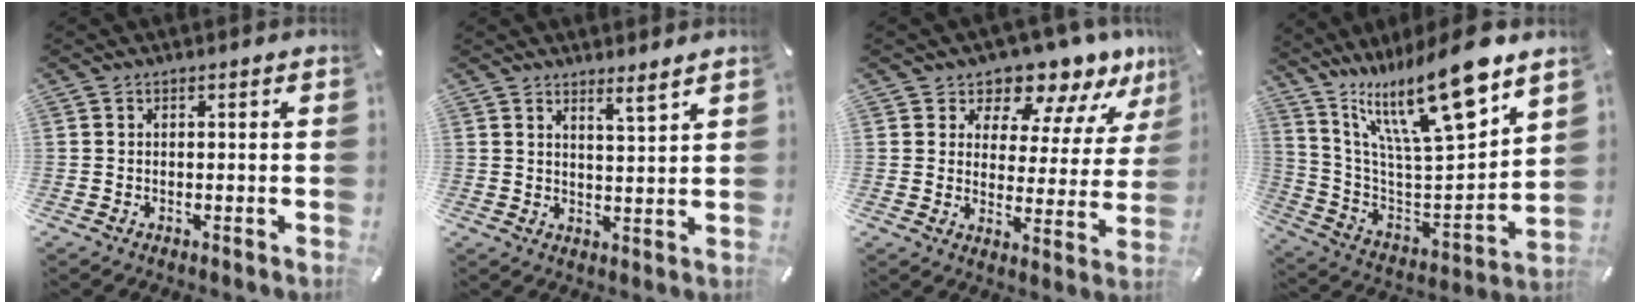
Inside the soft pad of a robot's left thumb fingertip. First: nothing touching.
{"total": 4.0, "force": [3.7, -0.5, 1.4], "torque": [-0.028, -0.028, 0.065]}
{"total": 10.2, "force": [9.1, 4.3, 2.0], "torque": [-0.030, -0.086, 0.159]}
{"total": 22.1, "force": [15.9, 5.1, 14.4], "torque": [-0.265, -0.123, 0.262]}